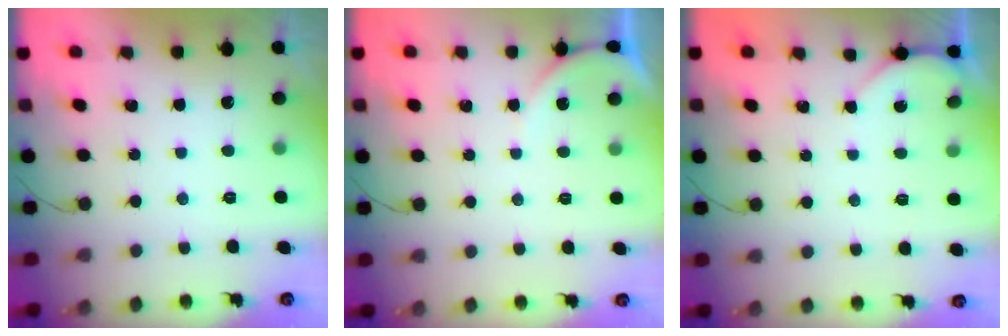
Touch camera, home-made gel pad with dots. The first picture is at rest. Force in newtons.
{"total": 3.0, "press": 3.0, "slide": 0.3}
{"total": 1.8, "press": 1.8, "slide": 0.2}